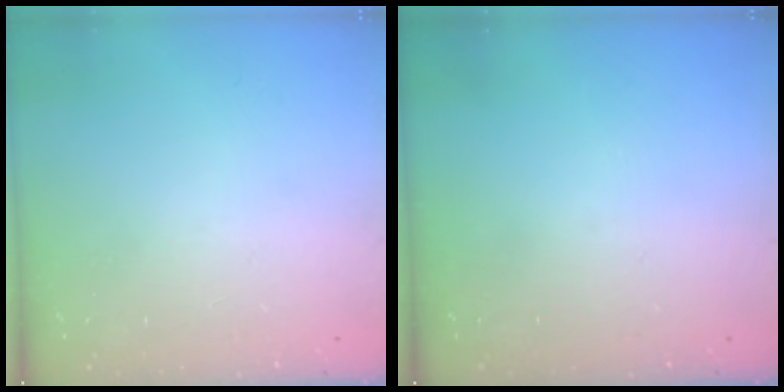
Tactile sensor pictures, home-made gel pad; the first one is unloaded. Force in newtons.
{"total": 0.0}